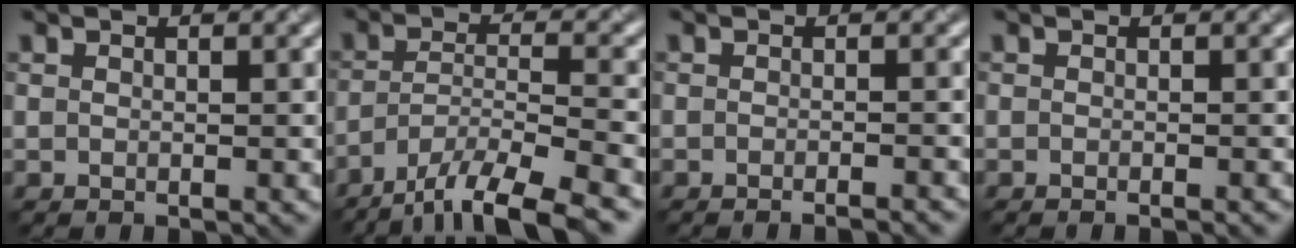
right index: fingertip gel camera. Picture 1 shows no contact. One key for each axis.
{"total": 10.0, "fx": -7.9, "fy": 2.3, "fz": 5.8, "tx": -0.089, "ty": -0.018, "tz": -0.126}
{"total": 2.3, "fx": -1.9, "fy": 0.3, "fz": 1.3, "tx": -0.010, "ty": 0.004, "tz": -0.032}
{"total": 0.9, "fx": -0.7, "fy": 0.2, "fz": 0.6, "tx": -0.003, "ty": -0.007, "tz": -0.013}